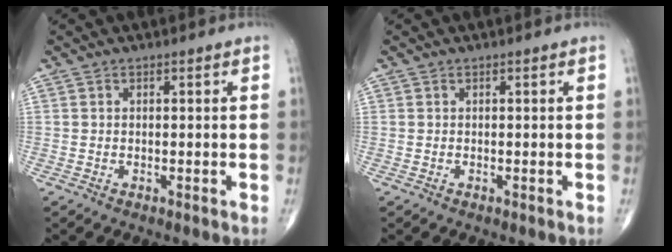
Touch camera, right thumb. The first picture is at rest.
{"total": 0.0}